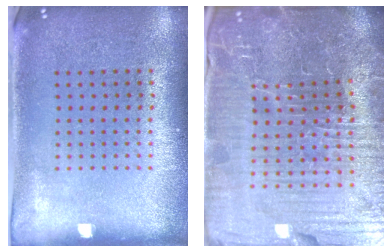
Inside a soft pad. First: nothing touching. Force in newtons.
{"total": 7.1, "press": 6.4, "slide": 3.1}